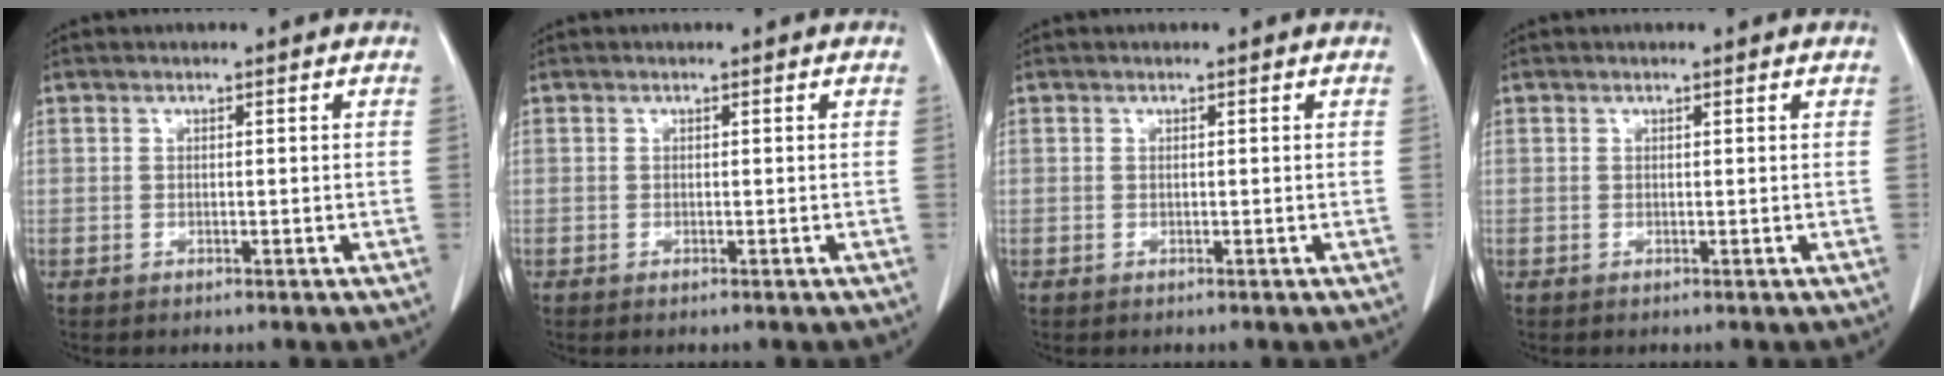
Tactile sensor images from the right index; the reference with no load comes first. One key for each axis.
{"total": 0.0}
{"total": 0.0}
{"total": 0.0}